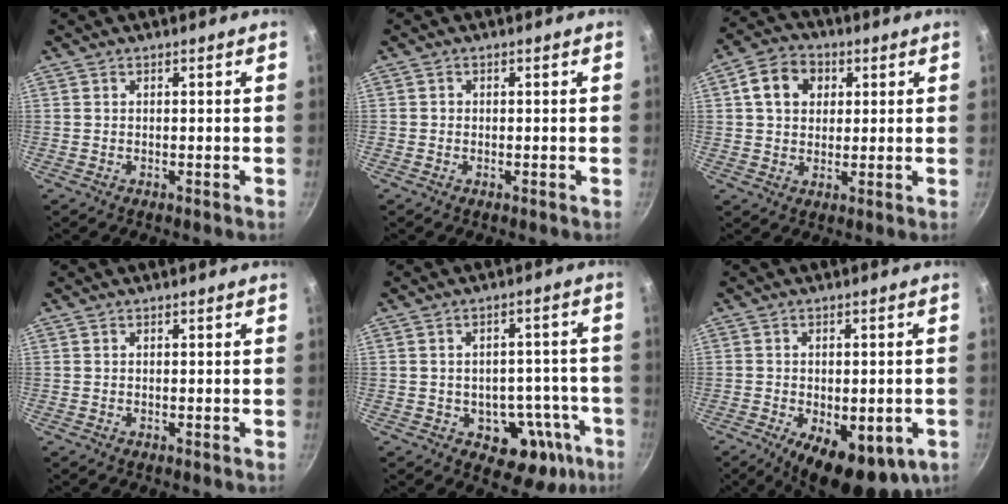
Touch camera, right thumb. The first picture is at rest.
{"total": 0.6, "force": [-0.1, 0.6, 0.1], "torque": [0.002, 0.001, -0.004]}
{"total": 8.8, "force": [2.5, 6.9, 4.8], "torque": [-0.061, 0.009, 0.032]}
{"total": 0.0}
{"total": 12.5, "force": [-5.0, 8.9, 7.3], "torque": [-0.036, 0.041, -0.048]}
{"total": 15.0, "force": [-5.4, 7.0, 12.1], "torque": [-0.140, -0.002, -0.064]}